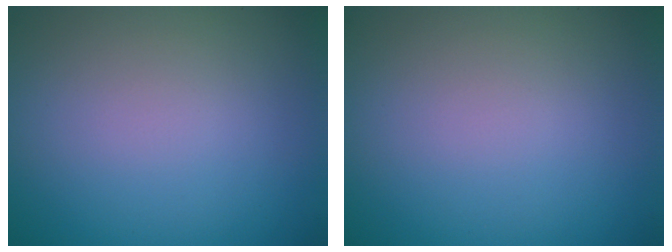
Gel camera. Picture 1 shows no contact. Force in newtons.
{"total": 0.0}